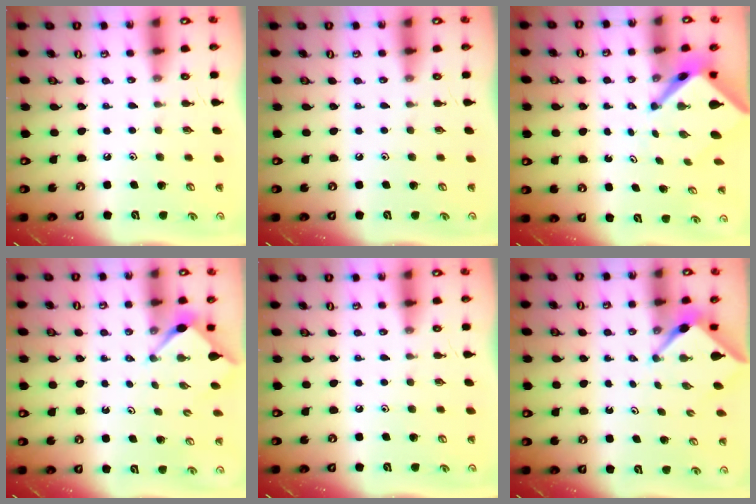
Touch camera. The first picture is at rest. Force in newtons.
{"total": 0.0}
{"total": 4.7, "press": 4.7, "slide": 0.4}
{"total": 2.8, "press": 2.7, "slide": 0.4}
{"total": 0.0}
{"total": 3.2, "press": 3.2, "slide": 0.3}